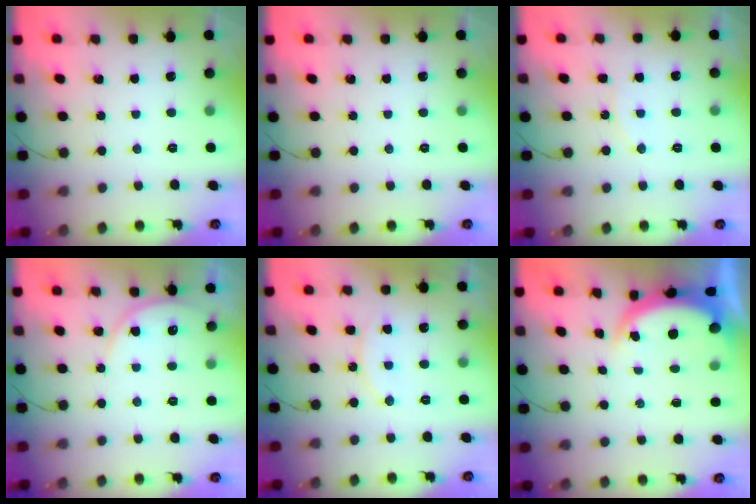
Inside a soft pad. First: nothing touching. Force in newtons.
{"total": 0.0}
{"total": 7.9, "press": 7.8, "slide": 0.7}
{"total": 5.4, "press": 5.4, "slide": 0.4}
{"total": 8.0, "press": 8.0, "slide": 0.5}
{"total": 4.5, "press": 4.4, "slide": 0.8}